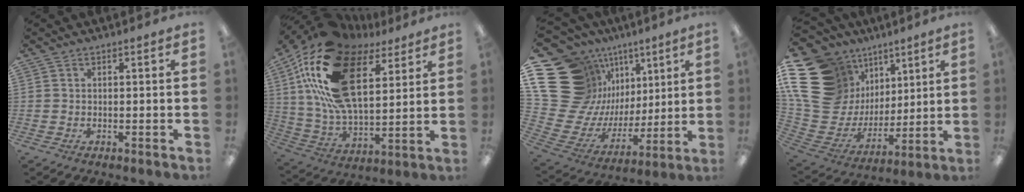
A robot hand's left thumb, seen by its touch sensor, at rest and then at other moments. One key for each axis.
{"total": 26.4, "fx": 12.0, "fy": 14.3, "fz": 18.7, "tx": -0.382, "ty": -0.044, "tz": 0.212}
{"total": 23.4, "fx": 11.0, "fy": 18.3, "fz": 9.4, "tx": -0.168, "ty": -0.100, "tz": 0.255}
{"total": 21.1, "fx": 8.6, "fy": 17.0, "fz": 9.0, "tx": -0.196, "ty": -0.061, "tz": 0.187}